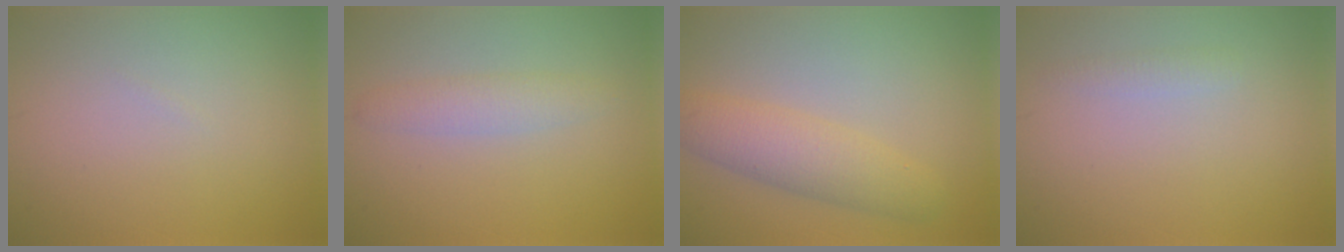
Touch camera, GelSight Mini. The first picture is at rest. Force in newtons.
{"total": 2.0, "press": 2.0, "slide": 0.1}
{"total": 4.1, "press": 4.1, "slide": 0.1}
{"total": 0.9, "press": 0.9, "slide": 0.0}